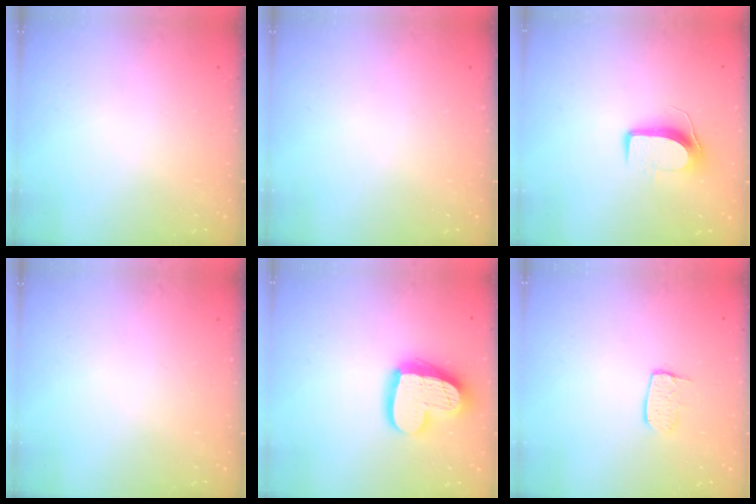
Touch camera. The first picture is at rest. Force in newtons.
{"total": 0.0}
{"total": 8.9, "press": 8.9, "slide": 0.5}
{"total": 0.0}
{"total": 17.8, "press": 17.7, "slide": 1.7}
{"total": 5.5, "press": 5.5, "slide": 0.3}